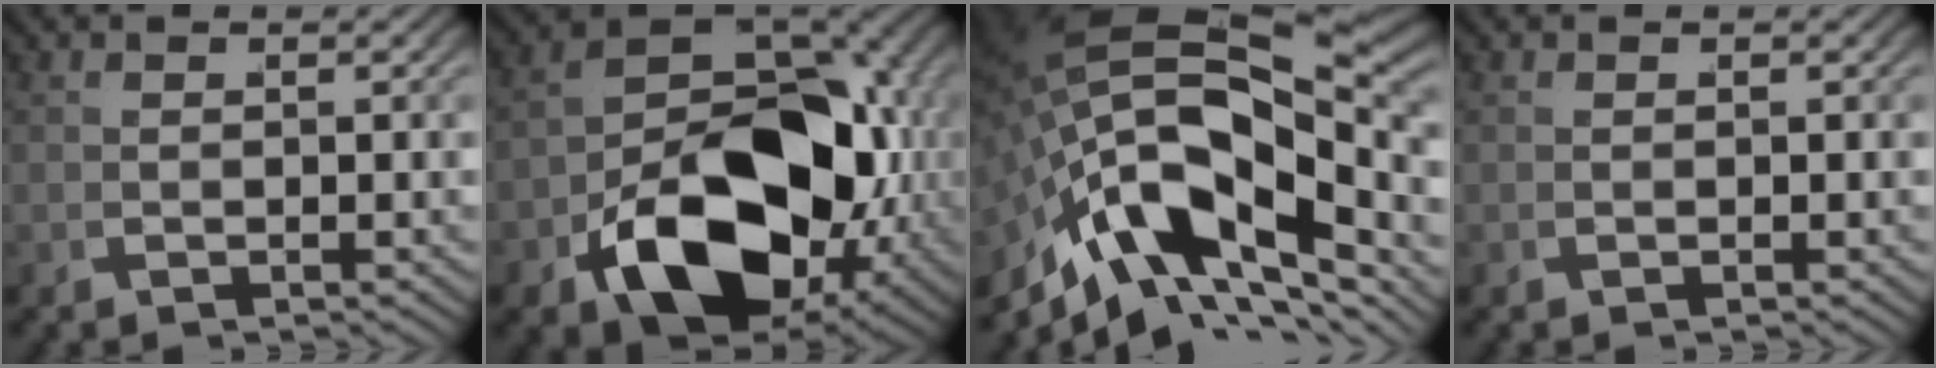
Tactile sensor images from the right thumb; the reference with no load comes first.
{"total": 18.0, "force": [-2.6, 10.7, 14.2], "torque": [-0.246, -0.034, -0.029]}
{"total": 17.3, "force": [0.2, 9.8, 14.3], "torque": [-0.269, -0.034, 0.017]}
{"total": 0.0}